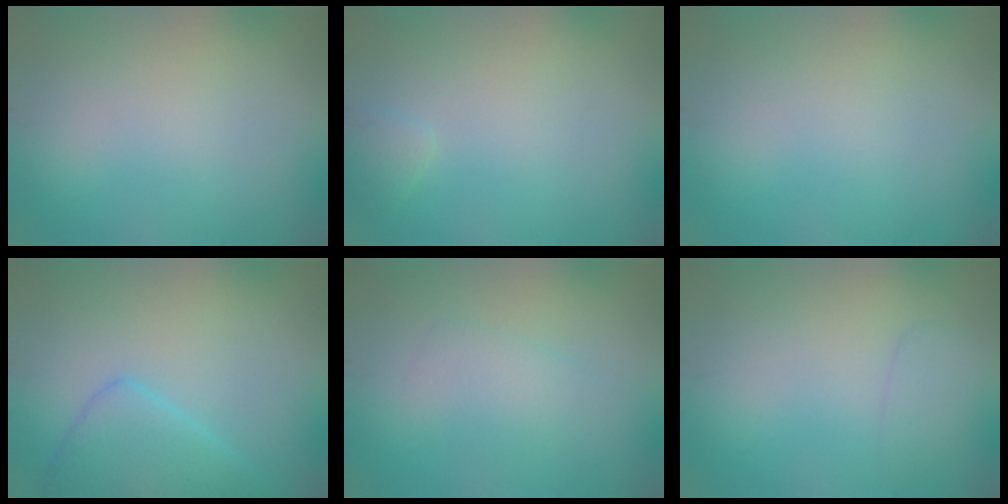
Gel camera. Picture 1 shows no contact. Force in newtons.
{"total": 0.8, "press": 0.8, "slide": 0.0}
{"total": 0.0}
{"total": 3.6, "press": 3.6, "slide": 0.3}
{"total": 1.8, "press": 1.8, "slide": 0.0}
{"total": 1.4, "press": 1.4, "slide": 0.1}